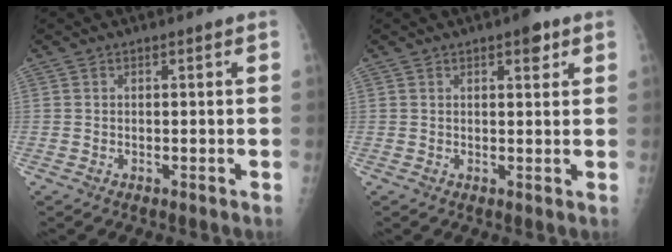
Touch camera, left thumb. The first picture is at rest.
{"total": 3.3, "force": [1.9, 1.3, 2.3], "torque": [-0.020, -0.005, 0.022]}